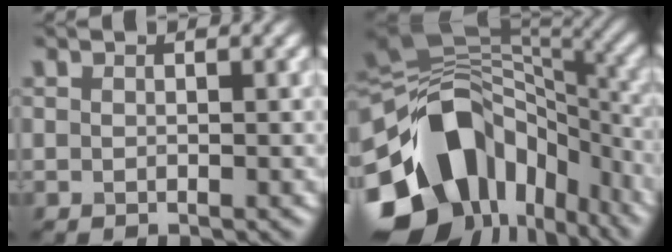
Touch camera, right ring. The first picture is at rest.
{"total": 15.8, "force": [-5.9, 11.1, 9.6], "torque": [-0.184, -0.004, -0.096]}